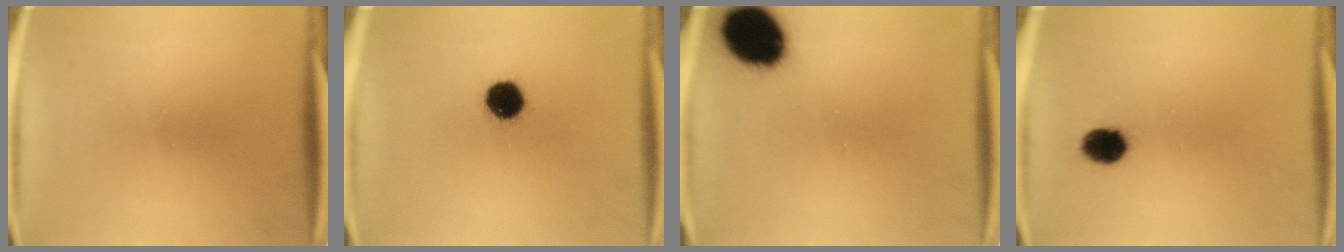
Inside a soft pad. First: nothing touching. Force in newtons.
{"total": 8.3}
{"total": 15.4}
{"total": 5.0}